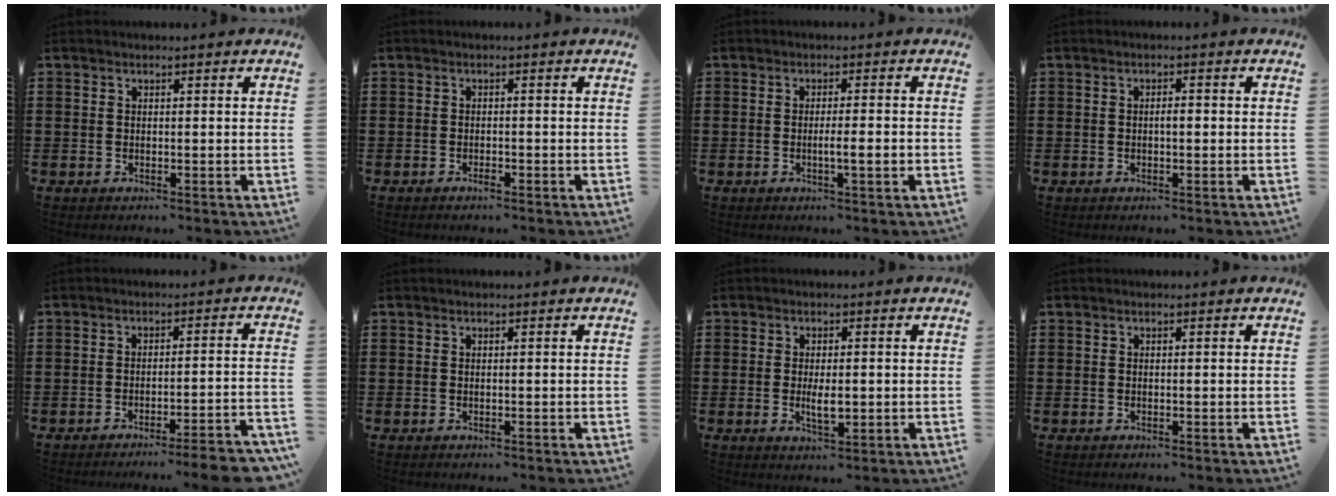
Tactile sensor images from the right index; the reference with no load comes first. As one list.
[{"total": 1.1, "force": [-0.9, 0.3, 0.6], "torque": [-0.013, -0.003, -0.017]}, {"total": 3.1, "force": [-0.8, 0.1, 3.0], "torque": [-0.050, -0.005, -0.016]}, {"total": 1.4, "force": [-0.2, 0.4, 1.3], "torque": [-0.025, 0.001, -0.004]}, {"total": 4.3, "force": [-3.7, -0.4, 2.2], "torque": [-0.036, -0.013, -0.071]}, {"total": 0.0}, {"total": 3.4, "force": [-0.3, 1.2, 3.2], "torque": [-0.057, 0.001, -0.005]}, {"total": 0.0}]